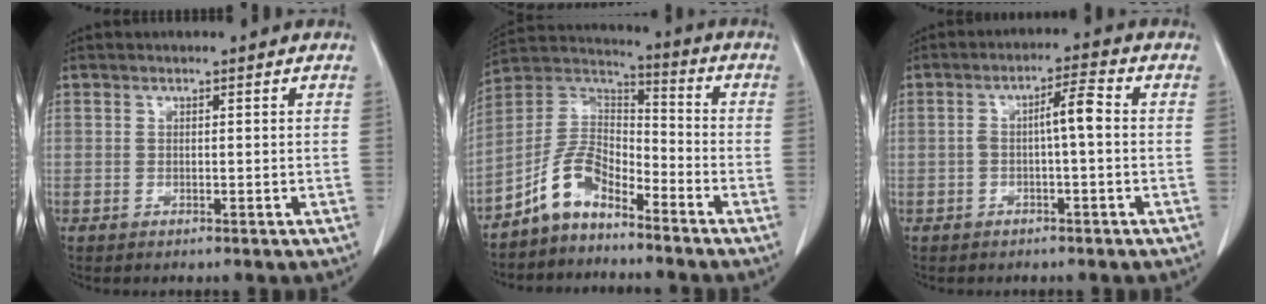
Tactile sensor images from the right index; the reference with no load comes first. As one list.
[{"total": 8.6, "force": [-6.2, 4.1, 4.4], "torque": [-0.094, 0.032, -0.126]}, {"total": 4.3, "force": [-0.3, 0.4, 4.3], "torque": [-0.070, 0.015, -0.005]}]